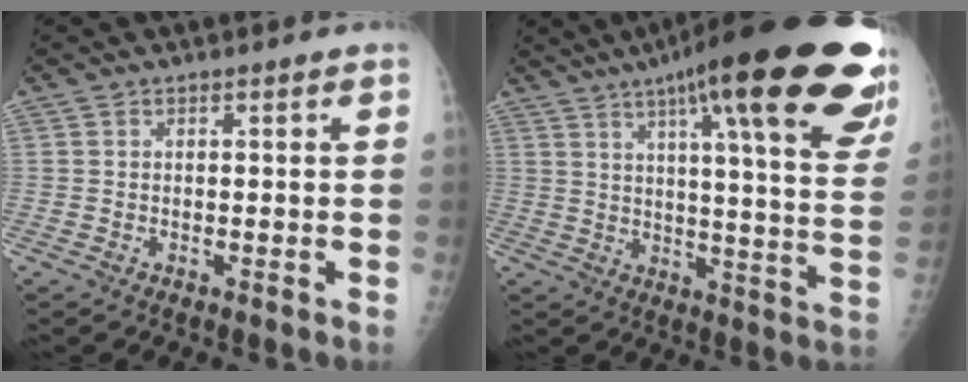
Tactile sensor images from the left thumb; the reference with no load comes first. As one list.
[{"total": 31.3, "force": [18.6, 5.9, 24.4], "torque": [-0.269, -0.040, 0.246]}]